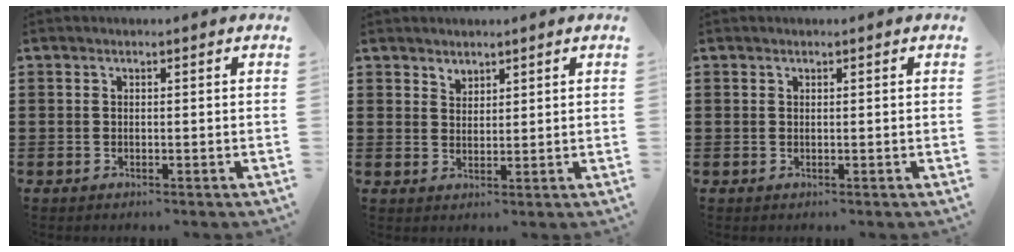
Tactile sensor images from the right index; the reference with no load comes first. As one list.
[{"total": 2.0, "force": [1.8, 1.0, -0.1], "torque": [-0.003, 0.003, 0.035]}, {"total": 0.0}]